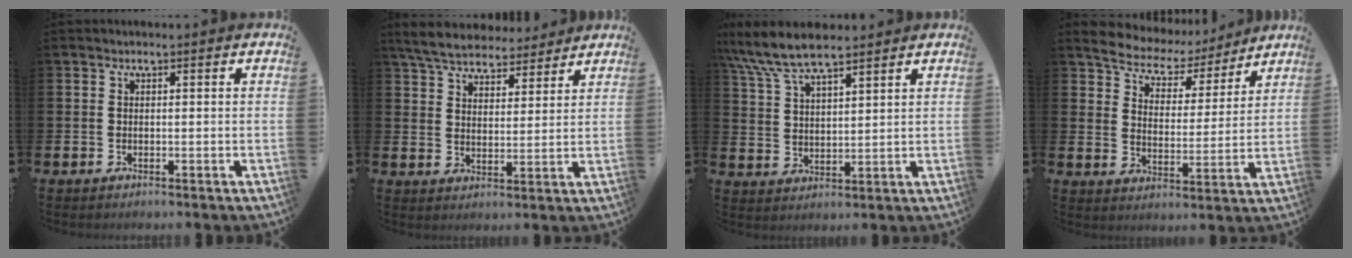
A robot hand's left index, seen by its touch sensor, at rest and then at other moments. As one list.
[{"total": 6.2, "force": [5.9, 1.7, 1.1], "torque": [-0.047, -0.026, 0.107]}, {"total": 8.1, "force": [7.2, 1.7, 3.2], "torque": [-0.092, -0.018, 0.133]}, {"total": 6.3, "force": [5.9, 2.1, 0.5], "torque": [-0.038, -0.049, 0.101]}]